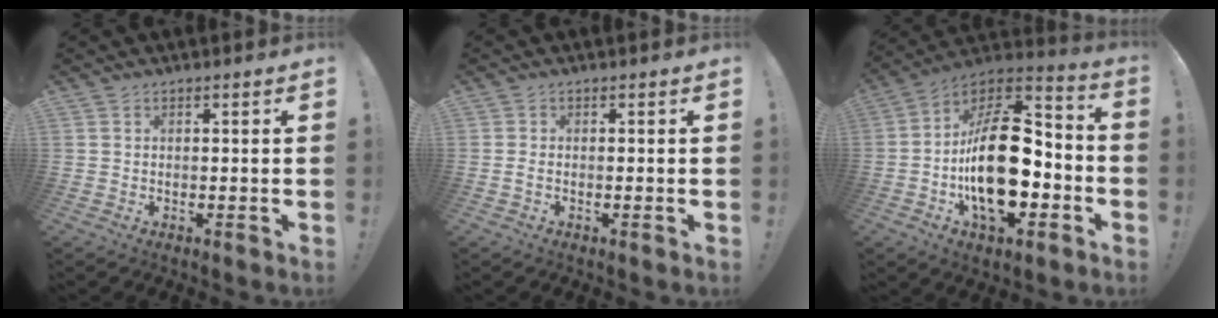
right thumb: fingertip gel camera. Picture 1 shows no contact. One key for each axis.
{"total": 1.0, "fx": -0.4, "fy": 0.3, "fz": 0.8, "tx": -0.020, "ty": 0.006, "tz": -0.005}
{"total": 25.9, "fx": -4.0, "fy": 14.3, "fz": 21.2, "tx": -0.374, "ty": 0.031, "tz": -0.054}